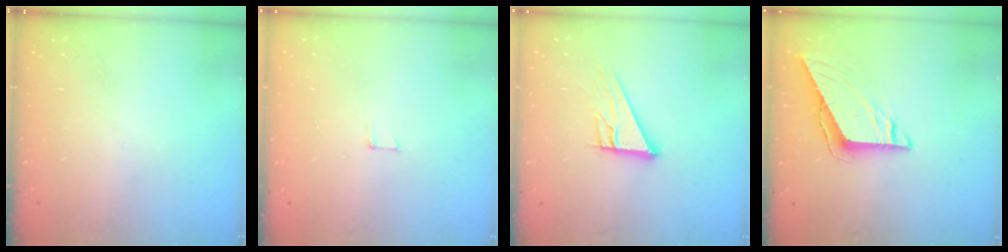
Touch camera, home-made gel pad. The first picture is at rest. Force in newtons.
{"total": 2.9, "press": 2.9, "slide": 0.2}
{"total": 10.7, "press": 10.7, "slide": 0.7}
{"total": 7.7, "press": 7.6, "slide": 0.6}